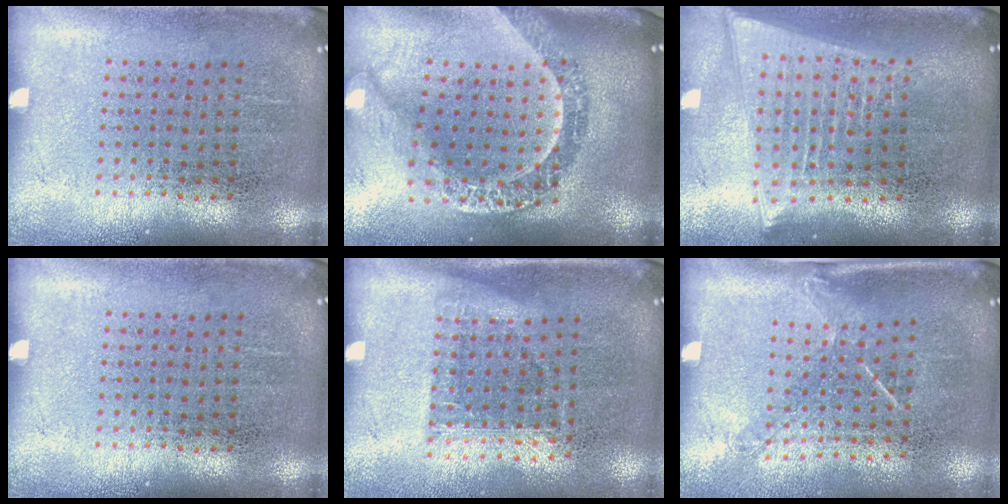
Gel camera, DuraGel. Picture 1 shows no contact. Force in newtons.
{"total": 3.0, "press": 2.3, "slide": 1.9}
{"total": 2.0, "press": 1.7, "slide": 1.0}
{"total": 0.0}
{"total": 1.1, "press": 0.9, "slide": 0.7}
{"total": 1.4, "press": 1.0, "slide": 1.1}